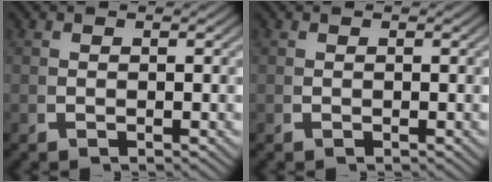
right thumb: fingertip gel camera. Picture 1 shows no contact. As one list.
[{"total": 0.0}]